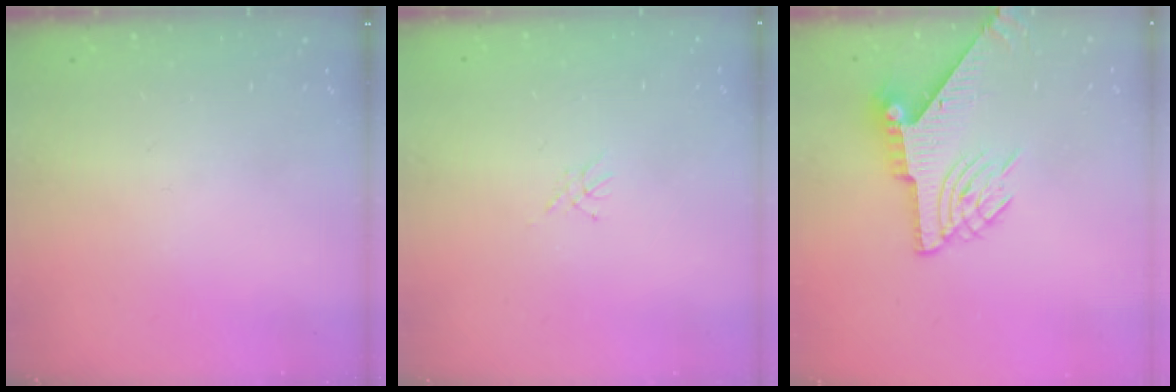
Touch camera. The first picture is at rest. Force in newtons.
{"total": 2.3, "press": 2.2, "slide": 0.3}
{"total": 9.2, "press": 9.2, "slide": 0.7}